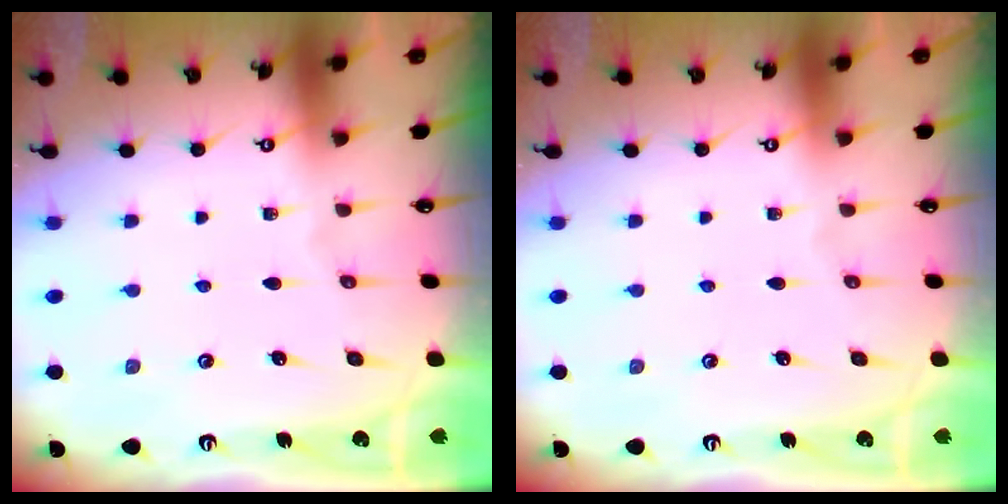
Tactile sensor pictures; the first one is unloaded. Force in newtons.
{"total": 0.0}